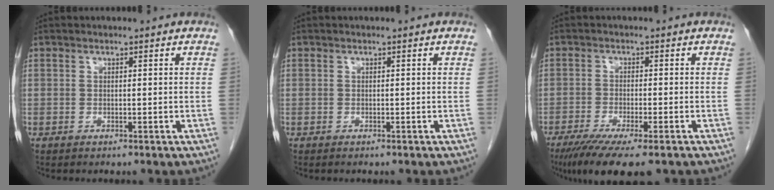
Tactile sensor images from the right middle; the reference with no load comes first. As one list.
[{"total": 0.0}, {"total": 10.6, "force": [-7.7, 1.6, 7.2], "torque": [-0.109, -0.023, -0.119]}]